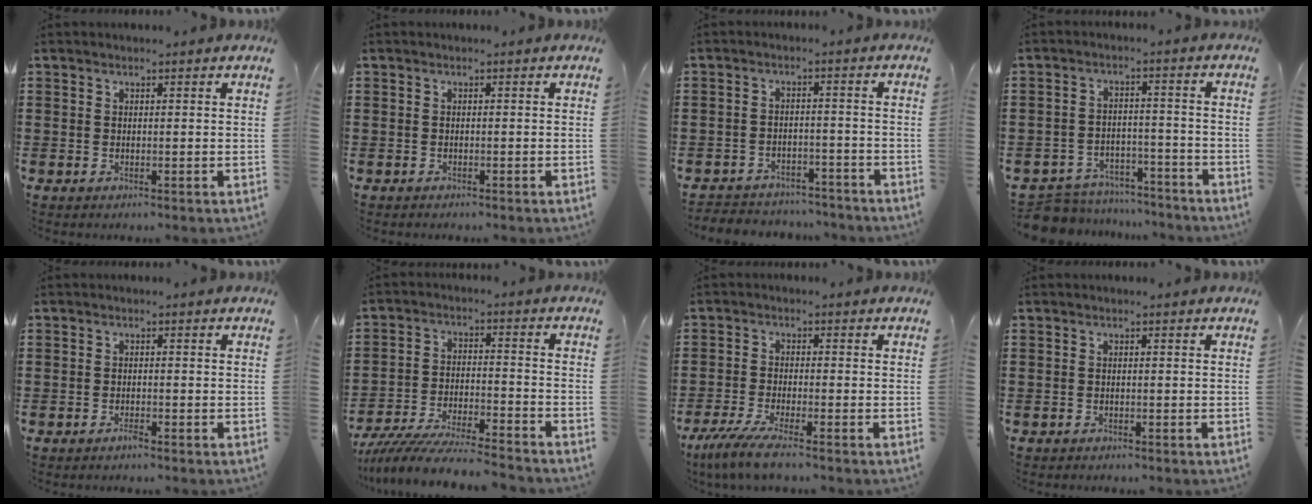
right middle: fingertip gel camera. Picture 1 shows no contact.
{"total": 0.6, "force": [-0.5, 0.2, 0.0], "torque": [0.000, 0.002, -0.012]}
{"total": 3.6, "force": [-3.6, 0.8, -0.2], "torque": [-0.004, 0.001, -0.078]}
{"total": 5.9, "force": [-5.8, 1.1, 0.2], "torque": [-0.009, 0.015, -0.118]}
{"total": 1.1, "force": [-0.9, 0.0, 0.6], "torque": [-0.016, -0.008, -0.016]}
{"total": 8.4, "force": [-8.1, 0.4, 2.3], "torque": [-0.041, 0.008, -0.158]}
{"total": 5.3, "force": [-4.3, 0.2, 3.1], "torque": [-0.079, -0.019, -0.088]}
{"total": 0.9, "force": [-0.8, 0.3, -0.1], "torque": [0.000, 0.004, -0.019]}